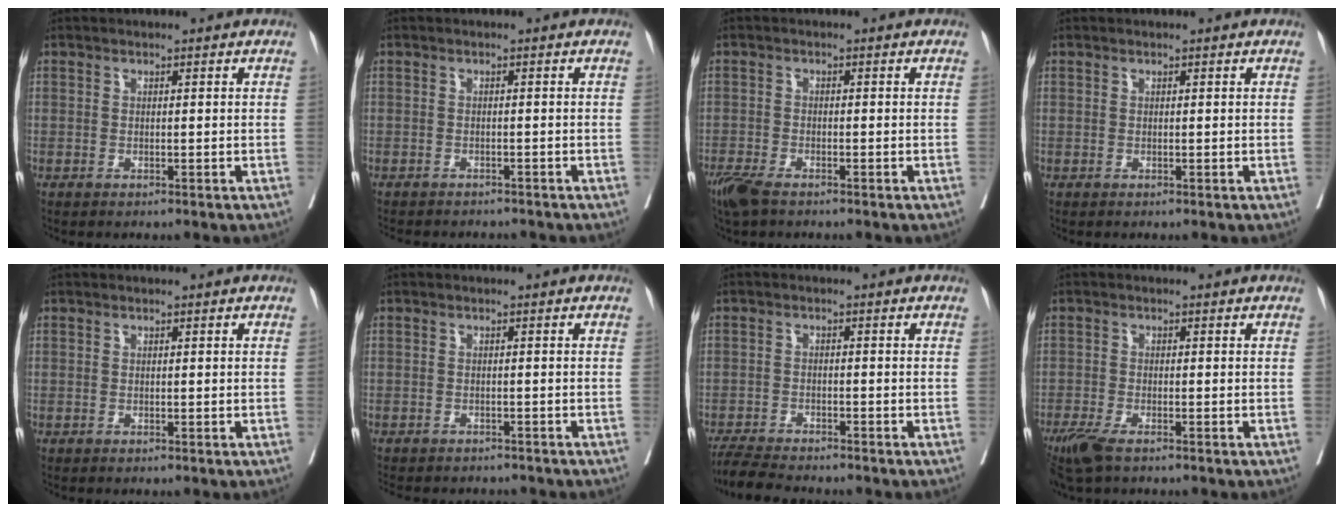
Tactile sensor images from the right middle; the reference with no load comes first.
{"total": 7.7, "force": [-7.1, 2.1, 2.2], "torque": [-0.028, -0.002, -0.089]}
{"total": 4.5, "force": [-3.4, 1.1, 2.7], "torque": [-0.057, -0.011, -0.062]}
{"total": 0.0}
{"total": 0.0}
{"total": 8.7, "force": [-7.8, 2.8, 2.6], "torque": [-0.043, -0.004, -0.096]}
{"total": 6.6, "force": [-6.2, 0.4, 2.3], "torque": [-0.037, -0.019, -0.106]}
{"total": 5.0, "force": [-3.5, 1.2, 3.3], "torque": [-0.067, -0.012, -0.064]}